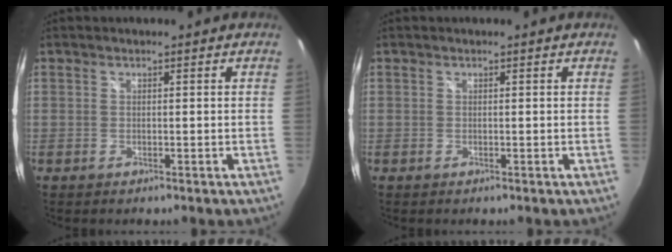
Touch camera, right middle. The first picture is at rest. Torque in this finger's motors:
{"motor_torque": [0.00, 0.00, 0.00, 0.00]}